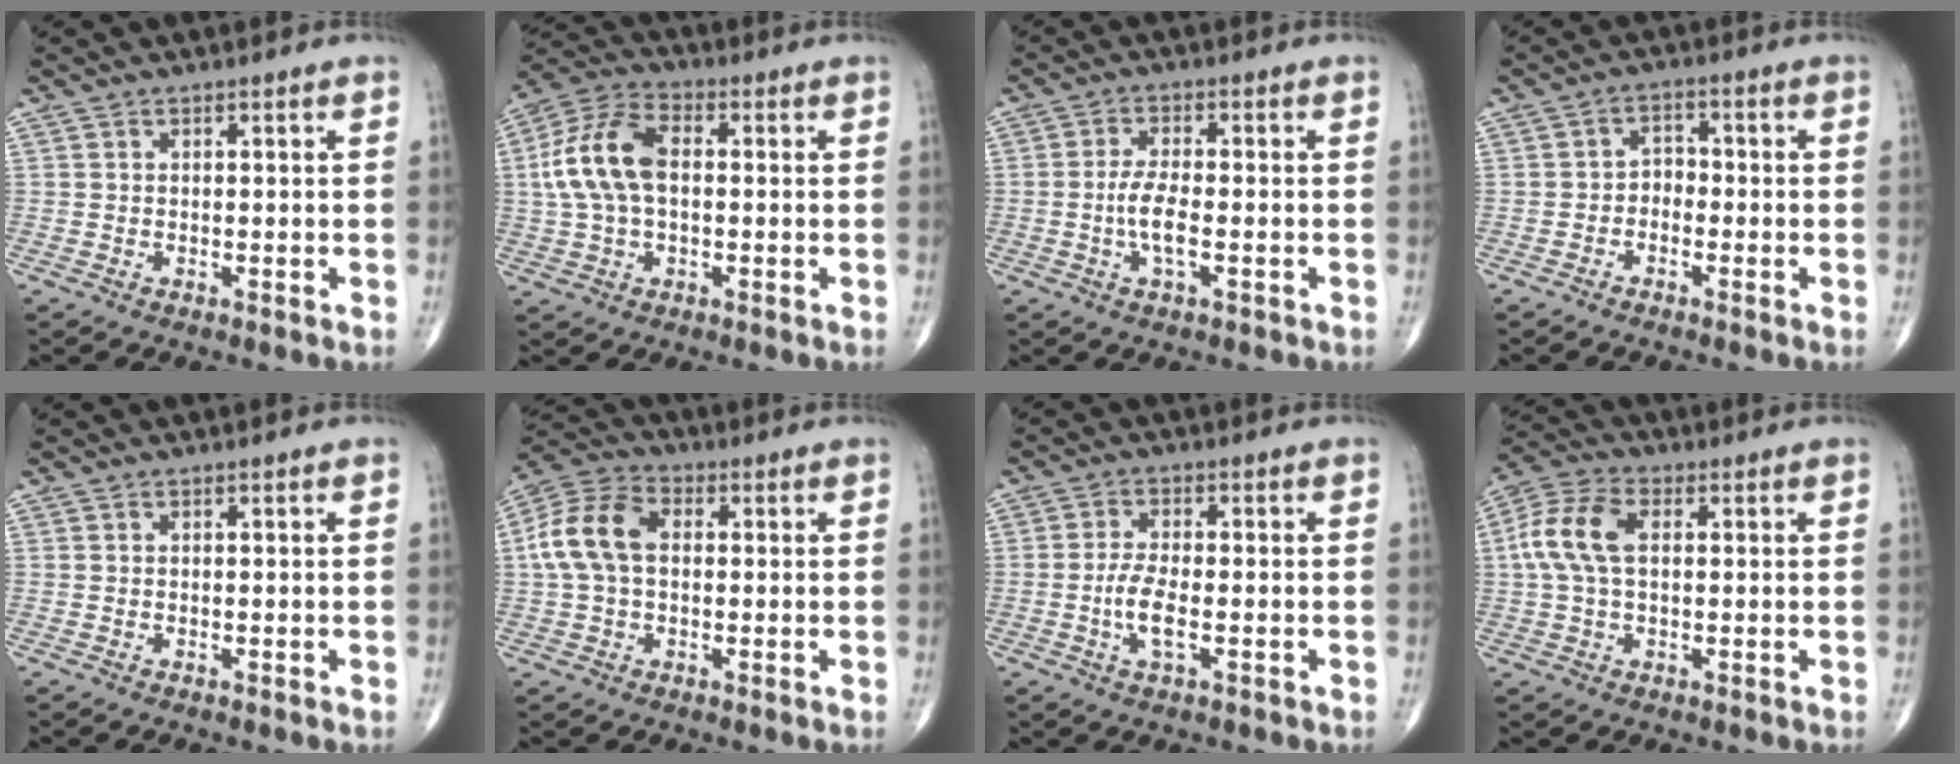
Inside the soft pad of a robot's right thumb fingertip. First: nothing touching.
{"total": 12.7, "force": [0.8, 7.4, 10.2], "torque": [-0.213, 0.028, 0.008]}
{"total": 5.2, "force": [-1.2, 1.6, 4.8], "torque": [-0.102, 0.004, -0.025]}
{"total": 2.9, "force": [-1.4, 2.1, 1.4], "torque": [-0.004, 0.021, -0.033]}
{"total": 0.0}
{"total": 11.4, "force": [1.0, 7.5, 8.5], "torque": [-0.179, 0.033, 0.012]}
{"total": 5.2, "force": [-1.3, 1.8, 4.7], "torque": [-0.102, 0.002, -0.026]}
{"total": 9.8, "force": [1.4, 5.6, 7.9], "torque": [-0.178, 0.026, 0.022]}